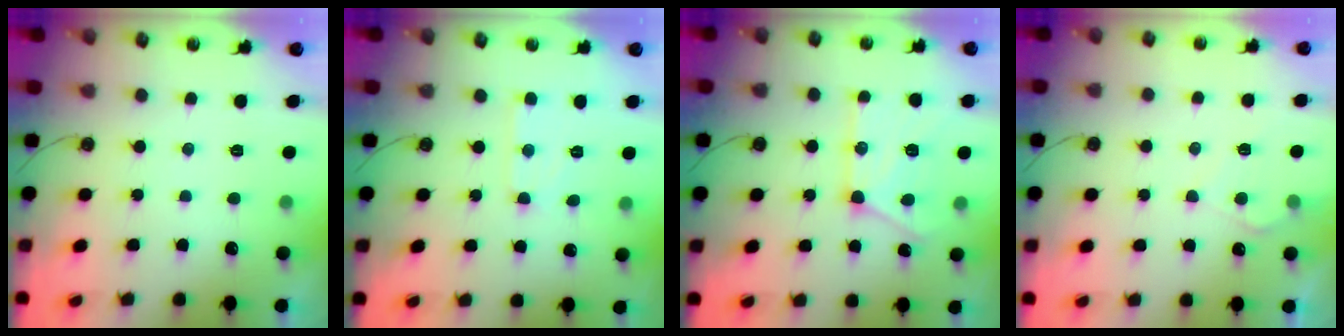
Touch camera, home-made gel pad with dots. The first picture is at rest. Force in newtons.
{"total": 4.6, "press": 4.6, "slide": 0.1}
{"total": 14.4, "press": 14.4, "slide": 0.7}
{"total": 6.9, "press": 6.9, "slide": 0.7}